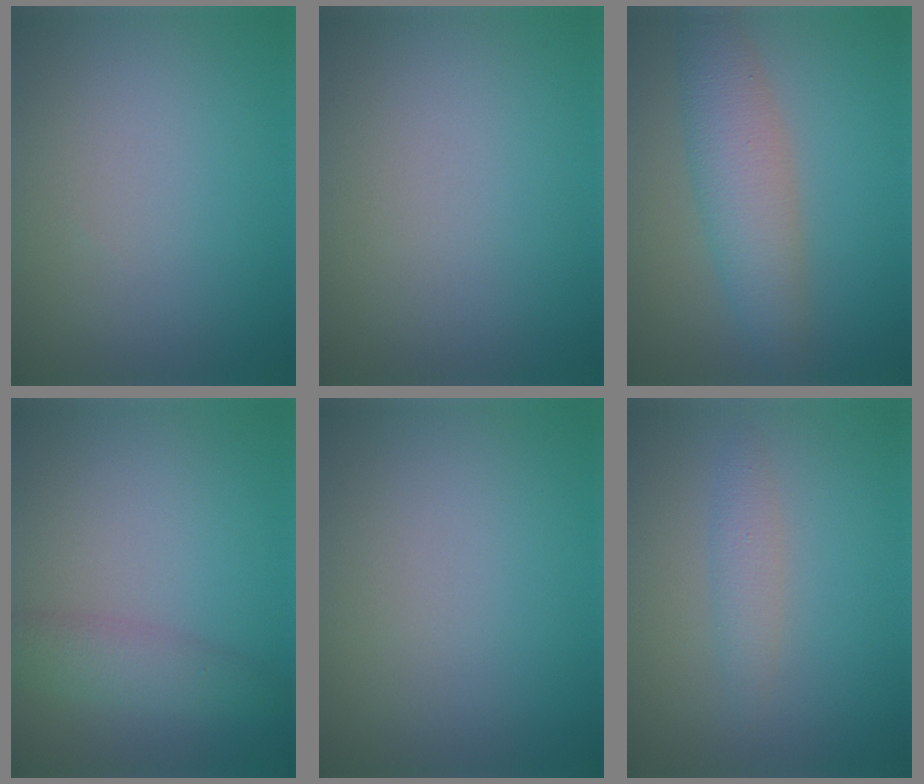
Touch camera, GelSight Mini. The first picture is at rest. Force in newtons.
{"total": 0.0}
{"total": 4.8, "press": 4.8, "slide": 0.1}
{"total": 2.9, "press": 2.9, "slide": 0.1}
{"total": 0.0}
{"total": 1.6, "press": 1.6, "slide": 0.0}